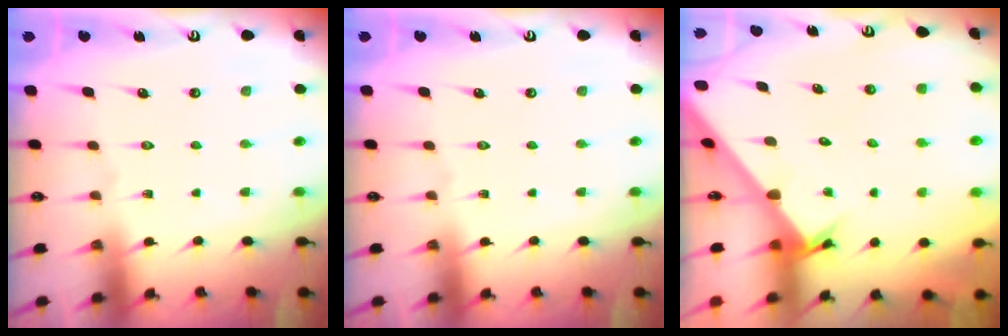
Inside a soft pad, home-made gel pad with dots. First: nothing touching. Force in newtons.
{"total": 0.0}
{"total": 2.5, "press": 2.5, "slide": 0.3}